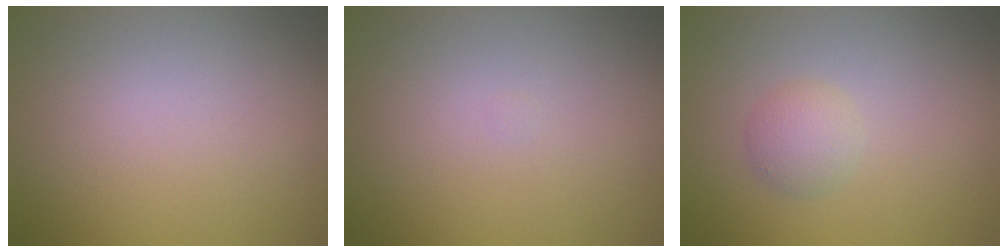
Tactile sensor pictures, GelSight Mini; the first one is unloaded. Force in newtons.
{"total": 0.0}
{"total": 1.8, "press": 1.8, "slide": 0.1}